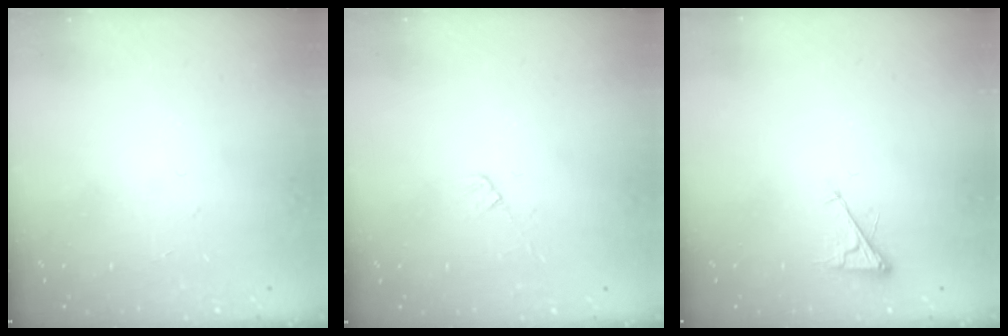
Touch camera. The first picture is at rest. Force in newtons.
{"total": 4.5, "press": 4.5, "slide": 0.6}
{"total": 3.6, "press": 3.6, "slide": 0.5}